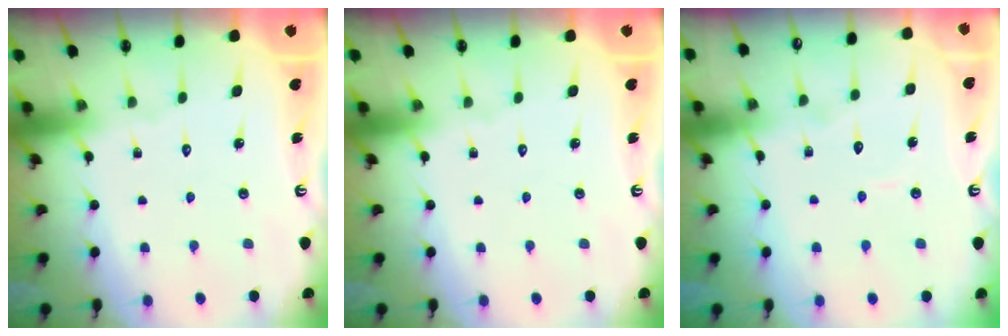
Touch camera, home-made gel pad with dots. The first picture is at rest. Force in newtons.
{"total": 0.0}
{"total": 4.3, "press": 4.2, "slide": 0.4}